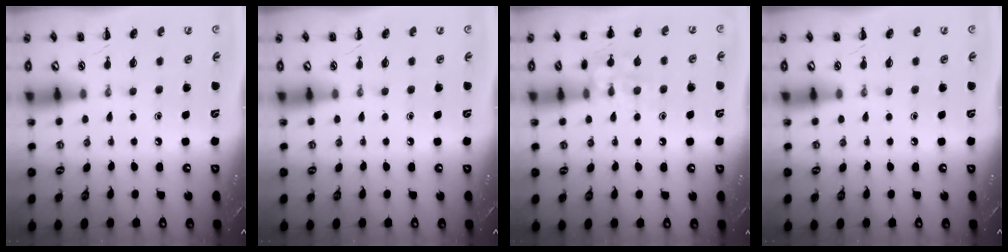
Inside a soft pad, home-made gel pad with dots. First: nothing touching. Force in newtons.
{"total": 0.0}
{"total": 10.4, "press": 10.3, "slide": 0.5}
{"total": 0.0}